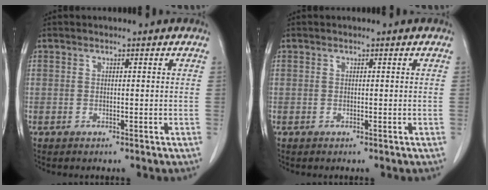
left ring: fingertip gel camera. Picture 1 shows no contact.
{"total": 0.0}